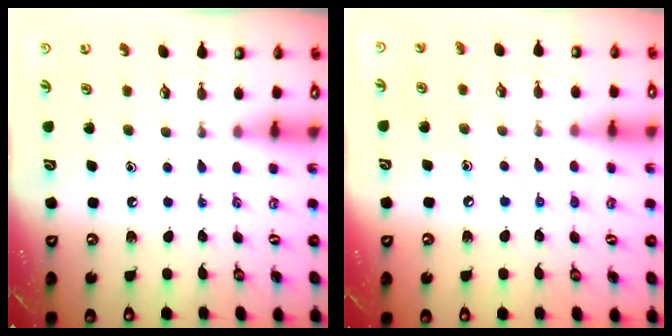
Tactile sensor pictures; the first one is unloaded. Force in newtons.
{"total": 6.6, "press": 6.6, "slide": 0.4}